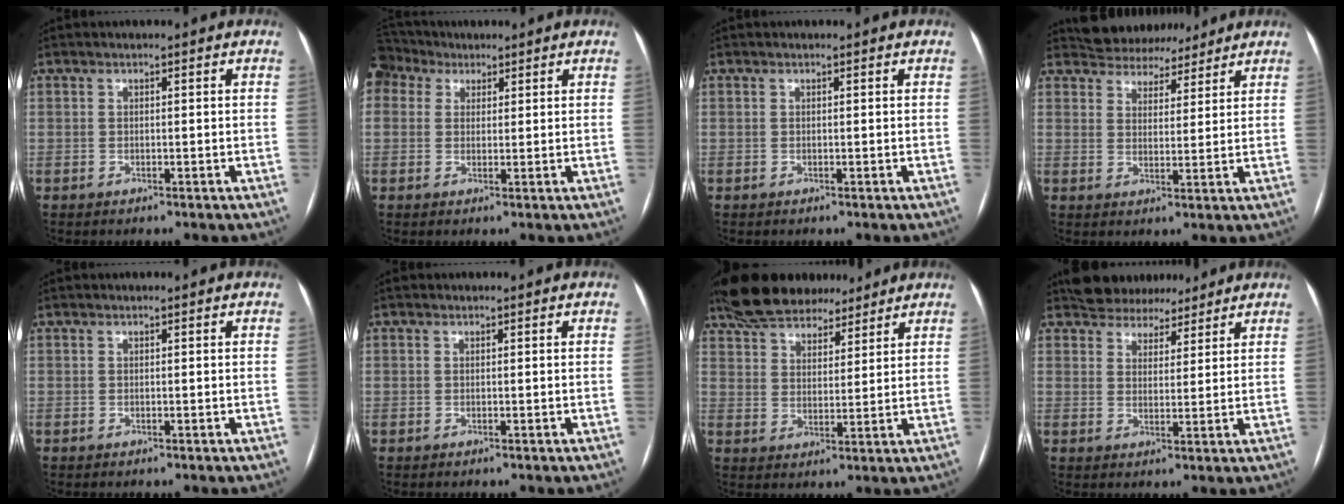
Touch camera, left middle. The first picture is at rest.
{"total": 6.1, "force": [4.2, 4.2, 1.6], "torque": [-0.046, 0.041, 0.088]}
{"total": 0.0}
{"total": 8.1, "force": [7.4, 3.2, 0.9], "torque": [-0.006, 0.013, 0.103]}
{"total": 0.0}
{"total": 0.0}
{"total": 15.3, "force": [12.7, 5.6, 6.4], "torque": [-0.120, 0.036, 0.209]}
{"total": 7.3, "force": [6.5, 3.1, 1.2], "torque": [-0.007, 0.011, 0.094]}